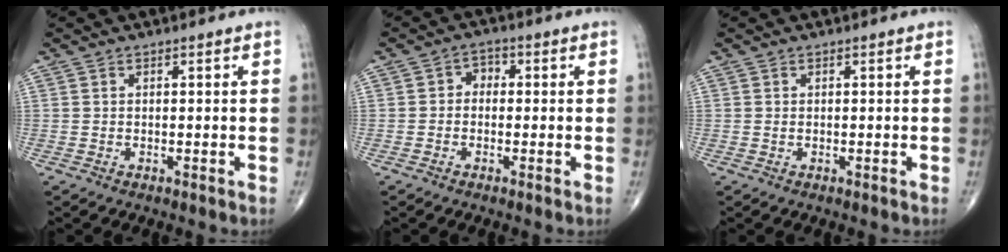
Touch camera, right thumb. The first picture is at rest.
{"total": 2.6, "force": [-0.3, 2.1, 1.5], "torque": [-0.004, 0.014, -0.017]}
{"total": 0.0}